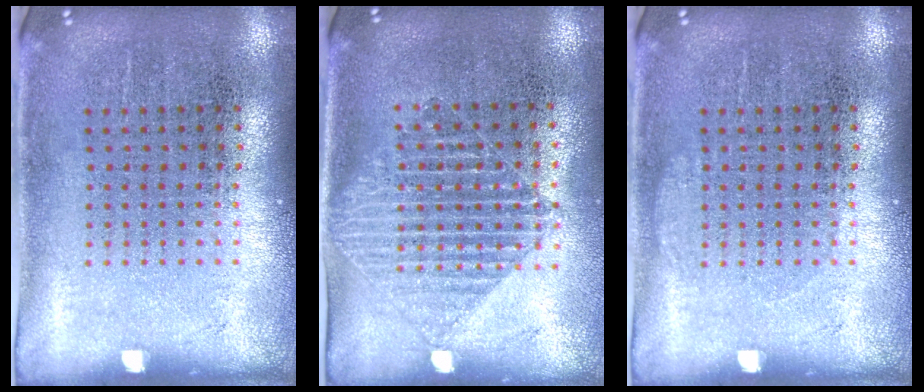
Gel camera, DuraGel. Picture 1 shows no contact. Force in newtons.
{"total": 1.5, "press": 1.3, "slide": 0.7}
{"total": 0.6, "press": 0.5, "slide": 0.1}